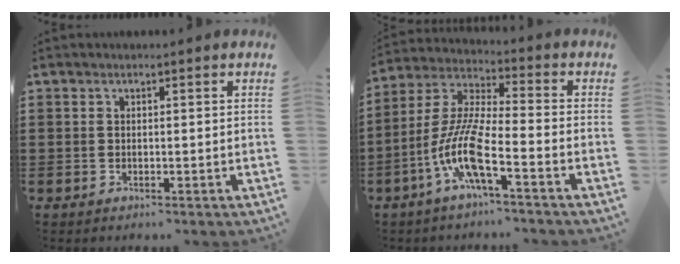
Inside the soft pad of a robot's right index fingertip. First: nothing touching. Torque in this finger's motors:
{"motor_torque": [2.14, 0.00, 1.05, 0.21]}